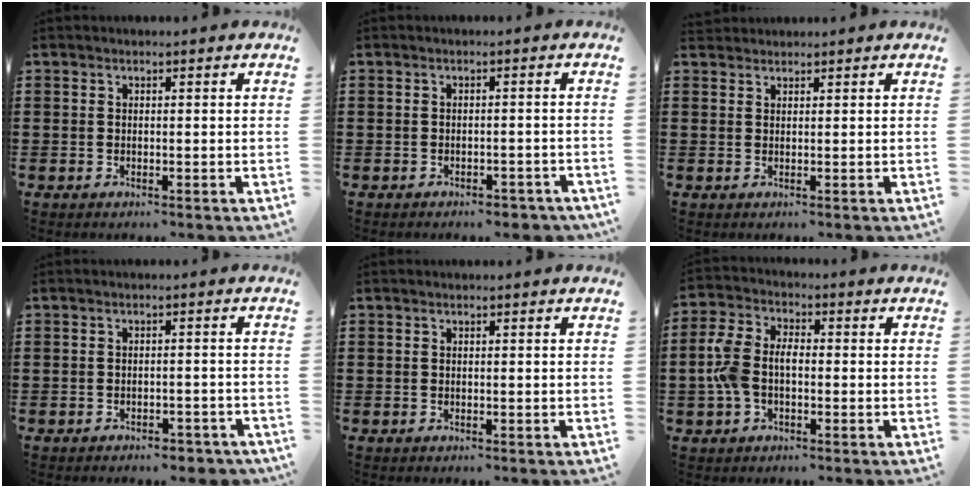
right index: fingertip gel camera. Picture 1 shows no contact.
{"total": 1.8, "force": [-1.6, 0.4, 0.6], "torque": [-0.016, -0.002, -0.032]}
{"total": 1.2, "force": [1.1, 0.4, -0.2], "torque": [0.002, 0.002, 0.022]}
{"total": 2.1, "force": [-2.0, 0.3, 0.5], "torque": [-0.015, -0.002, -0.040]}
{"total": 0.0}
{"total": 6.2, "force": [-0.6, 3.9, 4.8], "torque": [-0.125, -0.002, -0.020]}